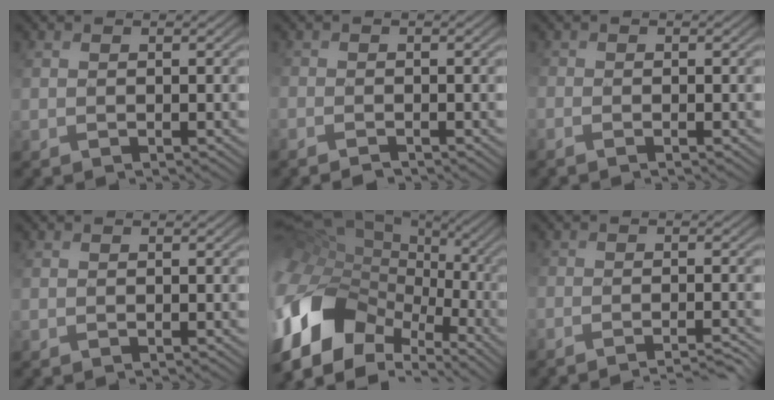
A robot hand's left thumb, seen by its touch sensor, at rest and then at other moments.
{"total": 1.9, "force": [-1.6, 0.7, 0.7], "torque": [-0.016, -0.004, -0.034]}
{"total": 1.2, "force": [-0.9, 0.4, 0.7], "torque": [-0.020, -0.007, -0.023]}
{"total": 0.0}
{"total": 18.8, "force": [-5.5, 12.8, 12.6], "torque": [-0.308, -0.005, -0.102]}
{"total": 4.8, "force": [-4.2, 0.6, 2.3], "torque": [-0.033, 0.004, -0.066]}